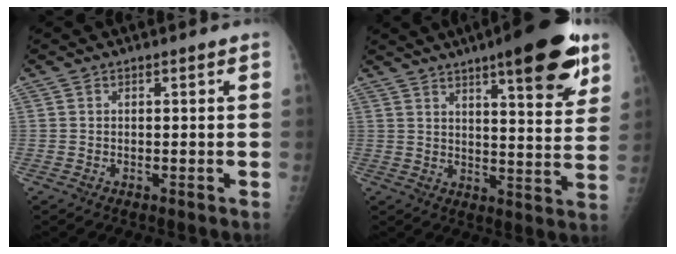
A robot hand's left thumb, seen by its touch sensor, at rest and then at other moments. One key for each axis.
{"total": 17.2, "fx": 10.2, "fy": 4.0, "fz": 13.3, "tx": -0.155, "ty": -0.046, "tz": 0.141}